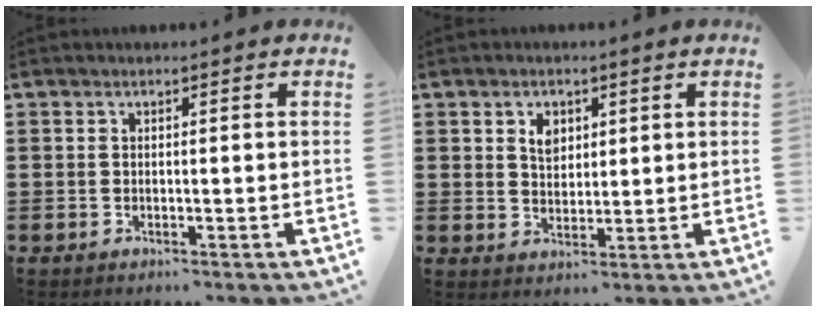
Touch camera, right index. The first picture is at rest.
{"total": 3.3, "force": [1.5, 2.3, 1.8], "torque": [-0.035, 0.005, 0.025]}